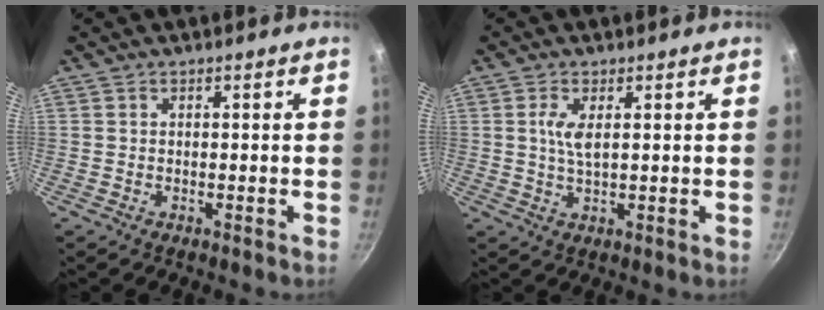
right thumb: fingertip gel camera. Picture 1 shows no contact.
{"total": 3.9, "force": [1.0, 1.5, 3.5], "torque": [-0.069, -0.002, 0.021]}